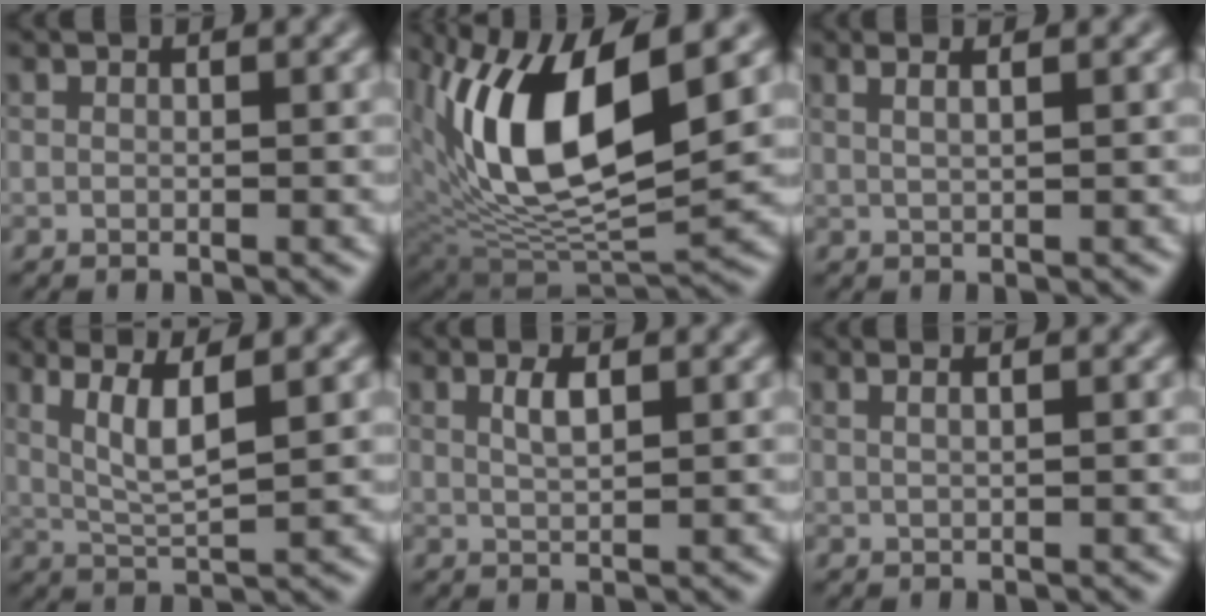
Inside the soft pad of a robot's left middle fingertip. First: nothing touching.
{"total": 13.0, "force": [3.1, 5.6, 11.4], "torque": [-0.199, 0.006, 0.053]}
{"total": 2.1, "force": [0.9, 0.9, 1.7], "torque": [-0.005, 0.007, -0.002]}
{"total": 4.3, "force": [1.2, 1.0, 4.0], "torque": [-0.081, -0.001, 0.032]}
{"total": 1.4, "force": [0.1, 0.4, 1.3], "torque": [-0.024, 0.002, 0.005]}
{"total": 1.8, "force": [0.7, 0.9, 1.4], "torque": [-0.002, 0.008, -0.009]}